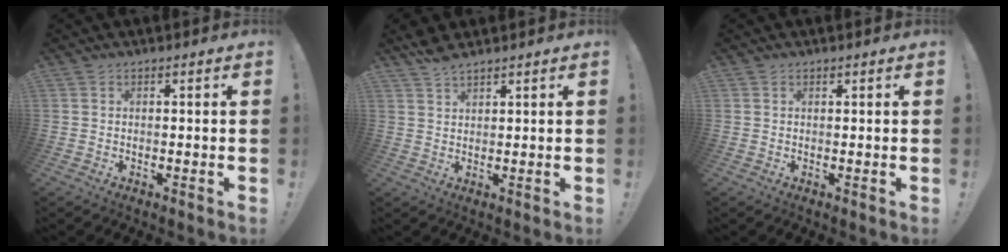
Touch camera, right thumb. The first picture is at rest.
{"total": 3.6, "force": [3.2, 0.8, 1.6], "torque": [-0.033, -0.017, 0.059]}
{"total": 0.0}